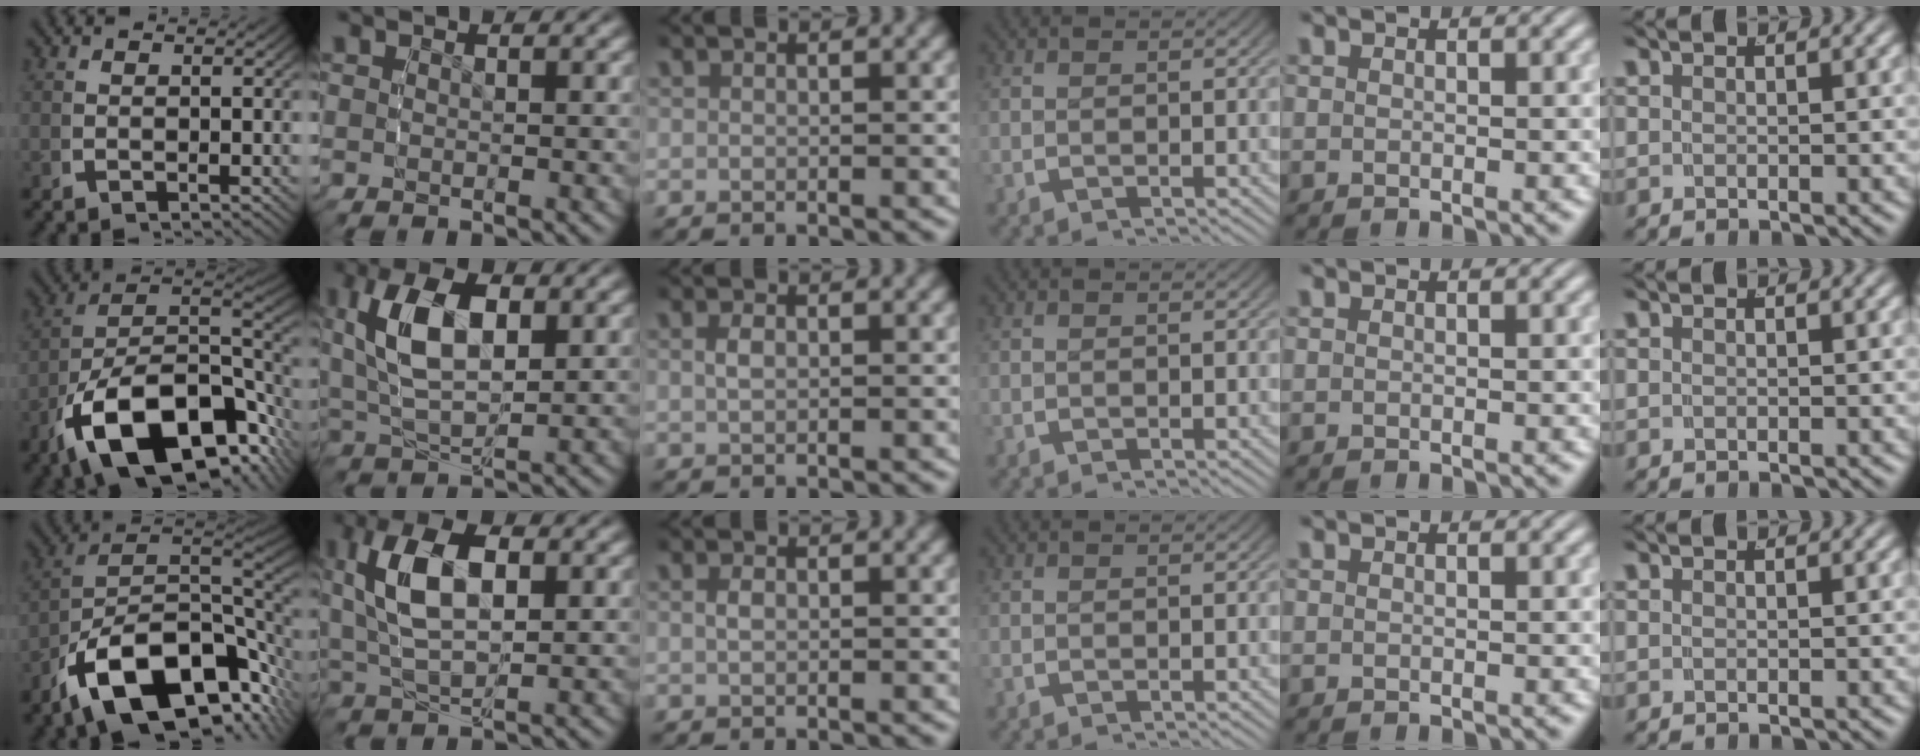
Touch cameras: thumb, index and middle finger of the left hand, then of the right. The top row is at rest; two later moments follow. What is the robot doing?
{"motion": "grasp_and_lifting", "object": "bowl"}